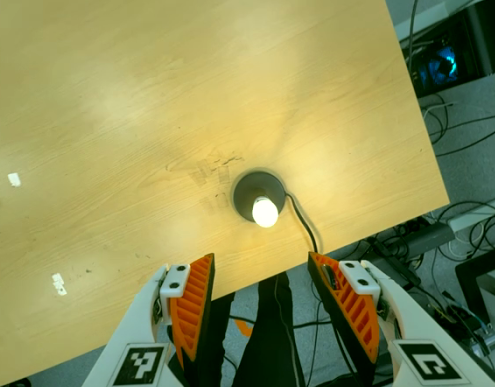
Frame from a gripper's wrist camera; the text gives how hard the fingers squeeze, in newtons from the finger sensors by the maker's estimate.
{"total": 0.0}